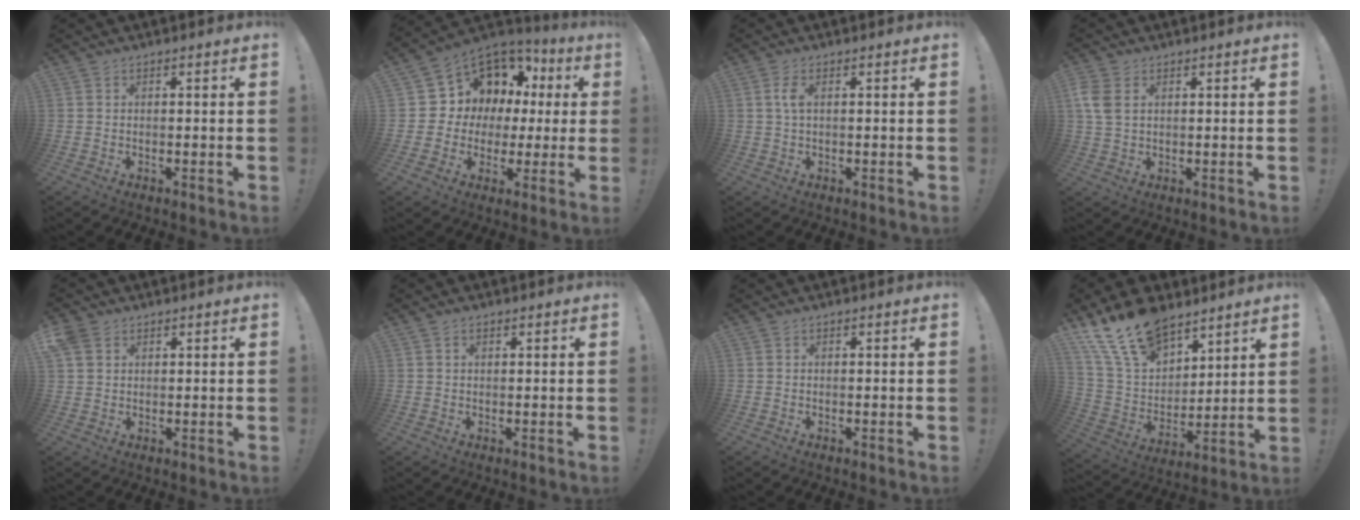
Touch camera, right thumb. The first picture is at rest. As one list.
[{"total": 9.7, "force": [4.4, 8.1, 3.0], "torque": [-0.051, -0.047, 0.097]}, {"total": 3.0, "force": [0.5, 1.0, 2.8], "torque": [-0.052, 0.003, 0.007]}, {"total": 5.4, "force": [1.9, 3.7, 3.5], "torque": [-0.078, -0.001, 0.036]}, {"total": 4.3, "force": [2.3, 3.1, 1.9], "torque": [-0.033, -0.003, 0.048]}, {"total": 1.0, "force": [0.6, 0.7, 0.4], "torque": [-0.006, 0.001, 0.011]}, {"total": 0.0}, {"total": 18.6, "force": [13.9, 9.7, 7.7], "torque": [-0.155, -0.090, 0.264]}]